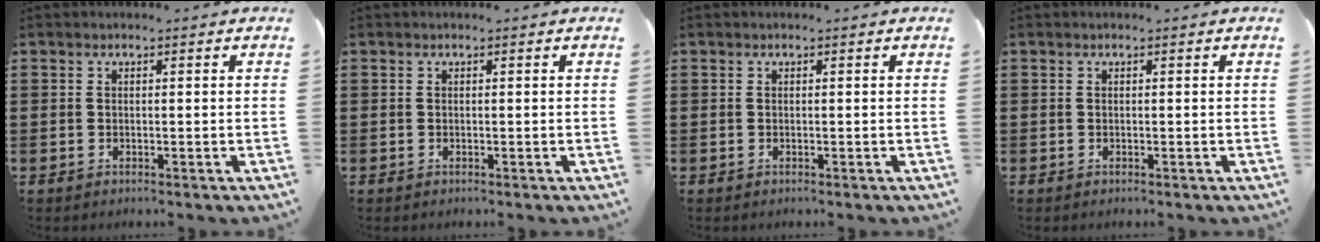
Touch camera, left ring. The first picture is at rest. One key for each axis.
{"total": 0.0}
{"total": 0.0}
{"total": 0.0}